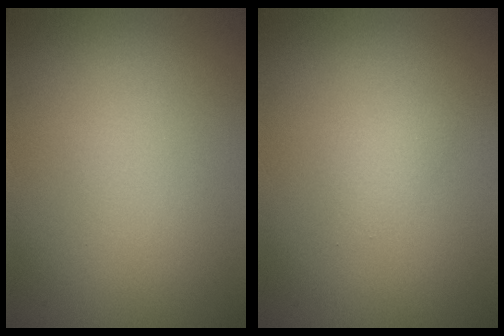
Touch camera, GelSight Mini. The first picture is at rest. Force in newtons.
{"total": 0.7, "press": 0.7, "slide": 0.0}